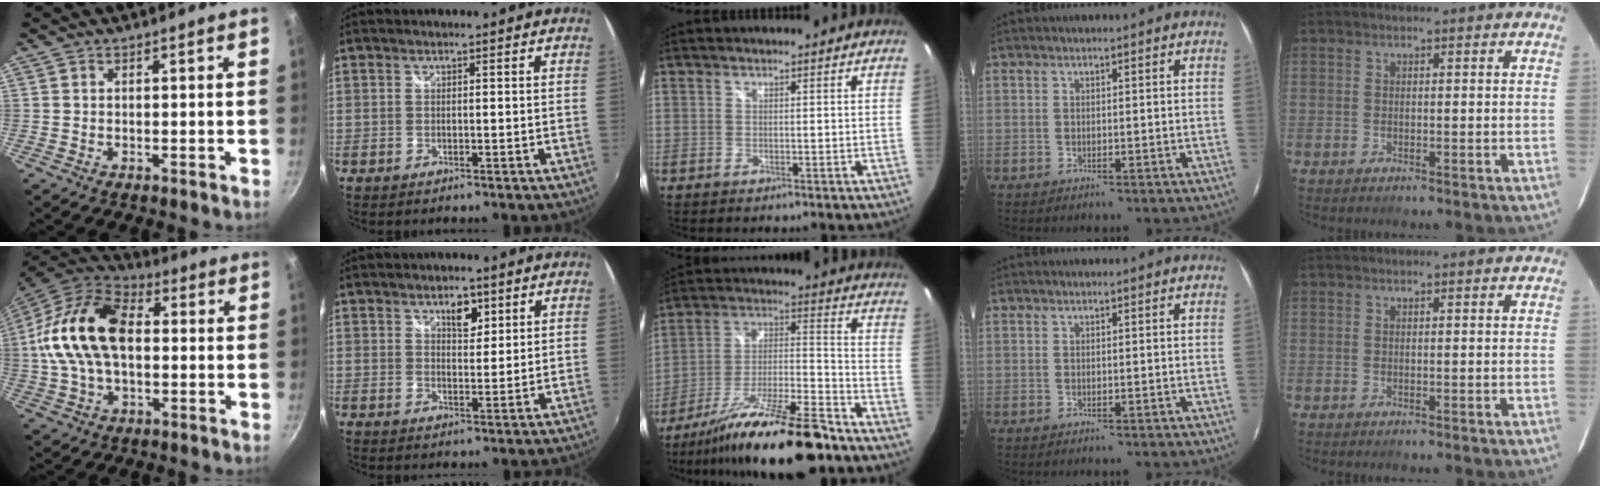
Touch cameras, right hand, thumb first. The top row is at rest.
{"thumb": {"total": 19.9, "force": [1.3, 12.3, 15.6], "torque": [-0.286, 0.030, 0.010]}, "index": {"total": 3.9, "force": [2.3, 1.8, 2.5], "torque": [-0.034, 0.005, 0.038]}, "middle": {"total": 20.7, "force": [-15.6, 3.0, 13.2], "torque": [-0.235, -0.023, -0.257]}}